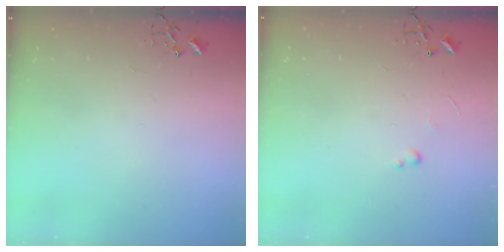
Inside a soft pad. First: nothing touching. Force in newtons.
{"total": 2.4, "press": 2.3, "slide": 0.4}